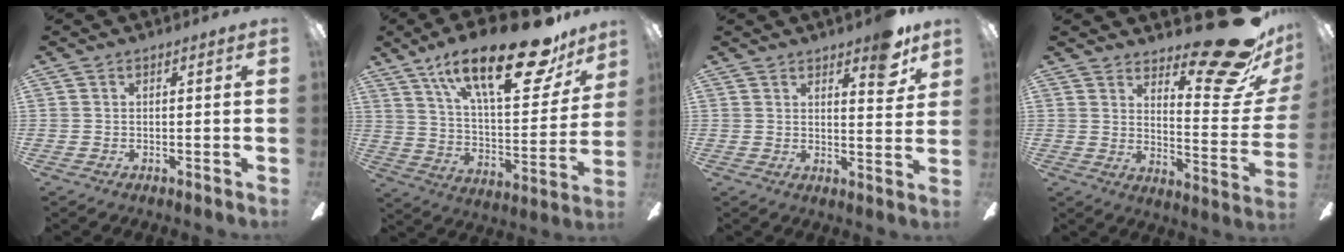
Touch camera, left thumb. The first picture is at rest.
{"total": 27.9, "force": [18.1, 9.4, 19.1], "torque": [-0.290, -0.103, 0.295]}
{"total": 7.8, "force": [5.8, 2.7, 4.4], "torque": [-0.045, -0.029, 0.096]}
{"total": 21.6, "force": [15.3, 6.2, 13.9], "torque": [-0.169, -0.112, 0.246]}